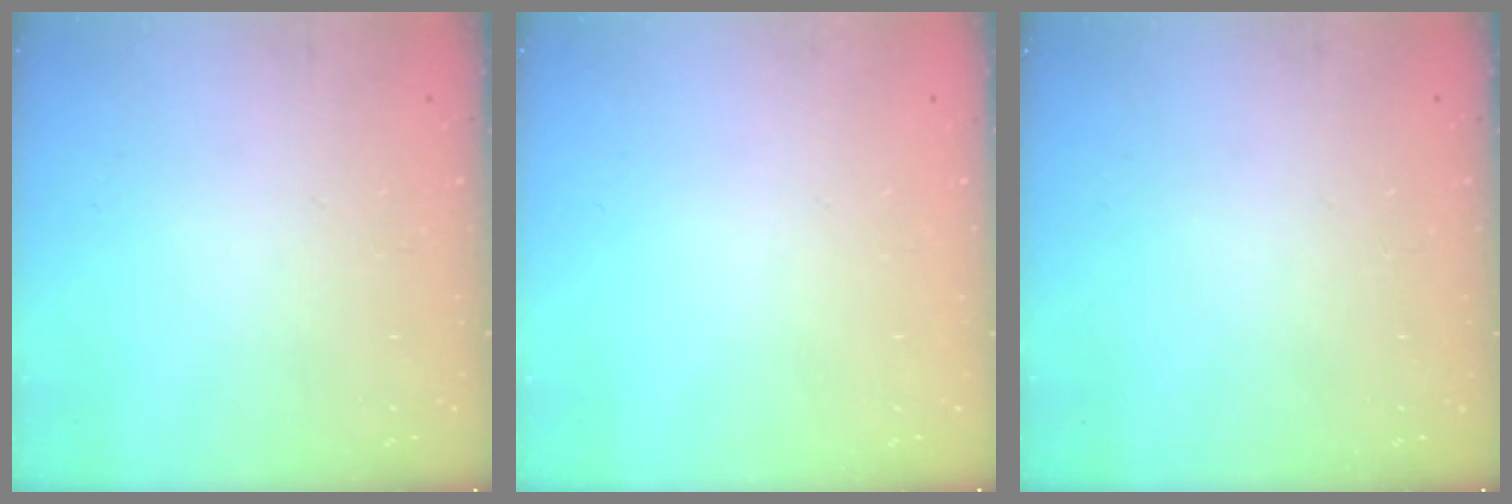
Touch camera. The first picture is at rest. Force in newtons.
{"total": 0.0}
{"total": 0.0}